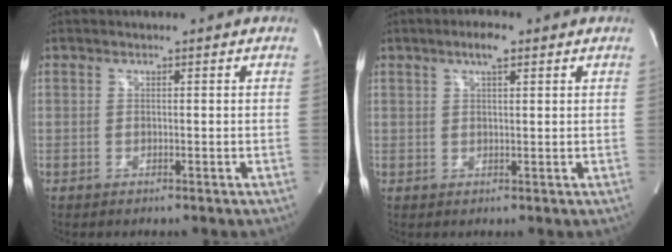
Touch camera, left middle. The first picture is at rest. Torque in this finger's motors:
{"motor_torque": [0.38, 0.05, -0.02, 0.04]}